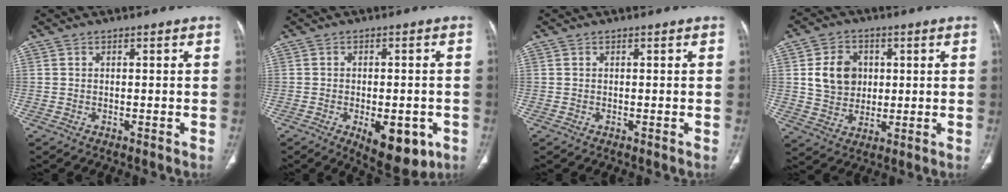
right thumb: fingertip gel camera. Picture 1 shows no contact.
{"total": 10.8, "force": [-4.1, 5.2, 8.5], "torque": [-0.095, 0.002, -0.045]}
{"total": 0.0}
{"total": 9.5, "force": [1.8, 7.8, 5.0], "torque": [-0.057, -0.004, 0.038]}